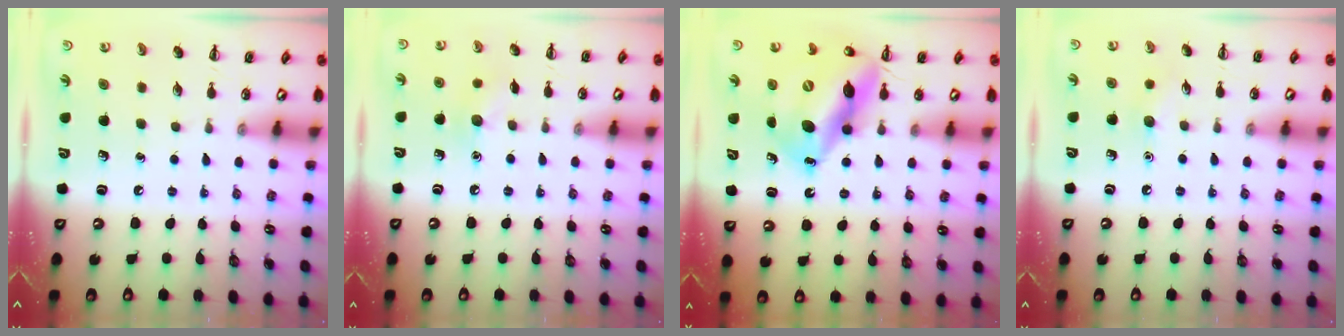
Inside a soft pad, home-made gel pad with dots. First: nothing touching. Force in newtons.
{"total": 7.4, "press": 7.1, "slide": 1.9}
{"total": 15.8, "press": 15.0, "slide": 4.7}
{"total": 5.6, "press": 5.4, "slide": 1.5}